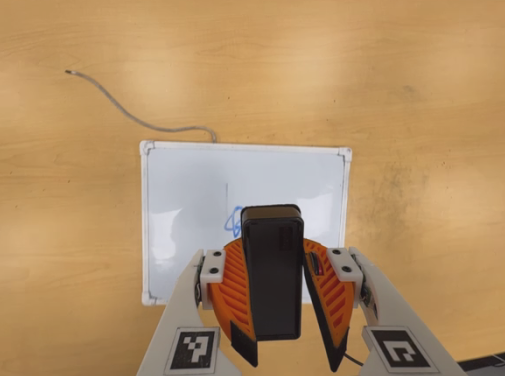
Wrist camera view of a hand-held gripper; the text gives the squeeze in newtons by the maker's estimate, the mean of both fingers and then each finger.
{"total": 8.2, "left": 8.3, "right": 8.2}